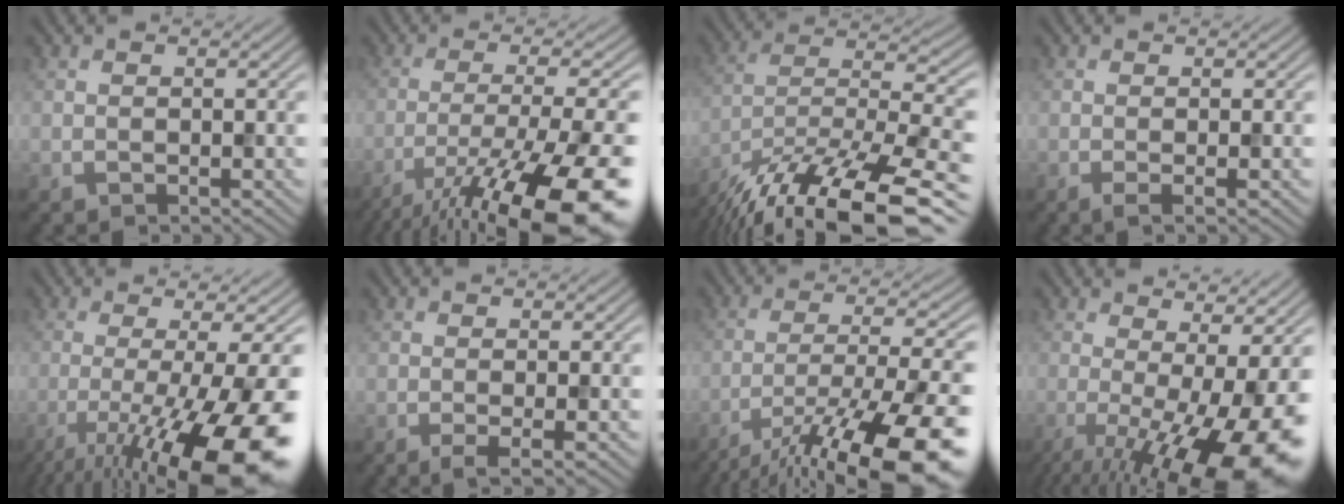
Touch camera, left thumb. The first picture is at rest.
{"total": 16.8, "force": [-10.1, 3.9, 13.0], "torque": [-0.207, -0.015, -0.158]}
{"total": 16.2, "force": [-11.9, 4.5, 10.1], "torque": [-0.209, -0.011, -0.204]}
{"total": 1.9, "force": [-0.5, 0.3, 1.8], "torque": [-0.033, -0.001, -0.014]}
{"total": 17.0, "force": [-7.3, 3.7, 14.9], "torque": [-0.198, -0.005, -0.118]}
{"total": 2.5, "force": [-0.8, 0.3, 2.4], "torque": [-0.039, 0.003, -0.022]}
{"total": 17.1, "force": [-11.4, 4.2, 12.0], "torque": [-0.186, -0.028, -0.174]}
{"total": 16.7, "force": [-4.8, 4.9, 15.3], "torque": [-0.207, -0.011, -0.067]}